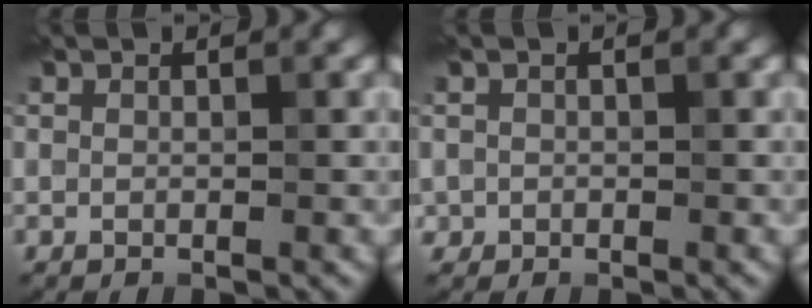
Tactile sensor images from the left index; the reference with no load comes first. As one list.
[{"total": 0.7, "force": [-0.1, 0.7, 0.1], "torque": [0.003, -0.004, -0.004]}]